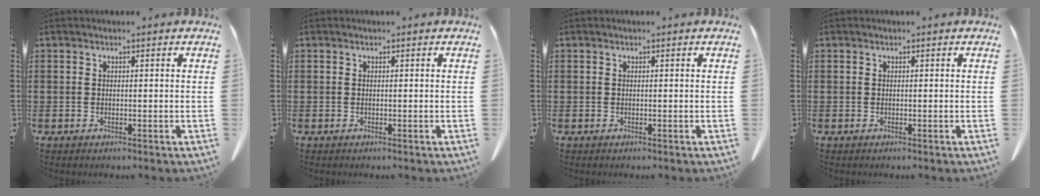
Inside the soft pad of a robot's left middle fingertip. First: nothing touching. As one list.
[{"total": 0.0}, {"total": 0.0}, {"total": 0.0}]